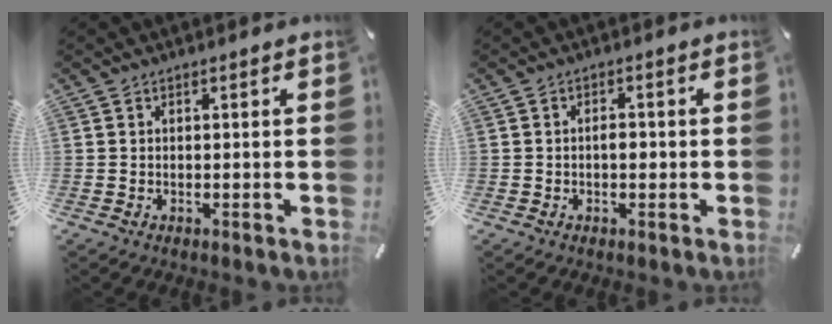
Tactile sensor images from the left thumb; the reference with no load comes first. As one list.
[{"total": 2.2, "force": [-0.4, 1.1, 1.8], "torque": [-0.034, 0.005, -0.009]}]